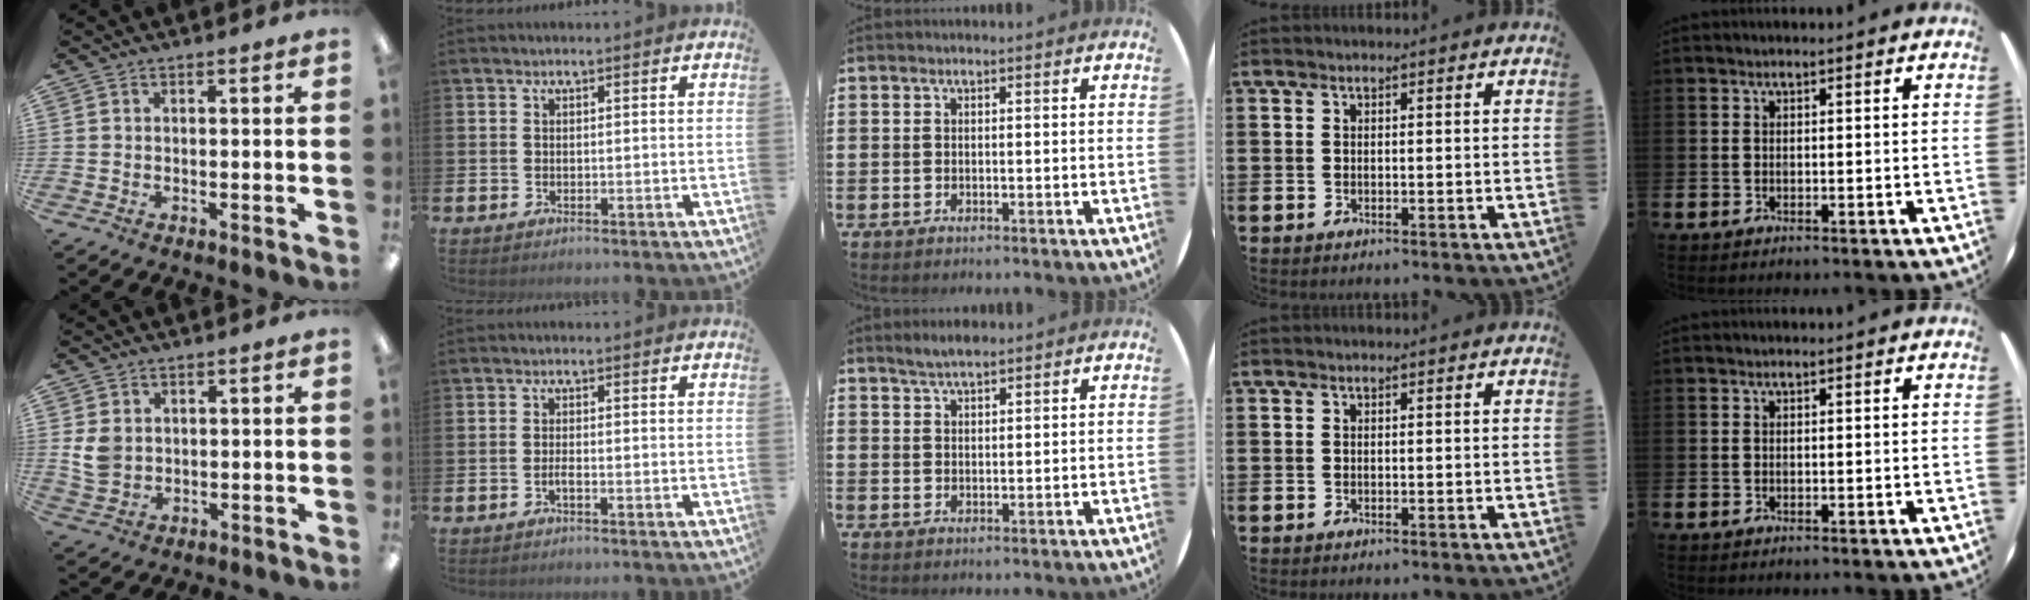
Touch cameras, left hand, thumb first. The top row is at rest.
{"thumb": {"total": 5.1, "force": [1.5, 4.1, 2.6], "torque": [-0.052, 0.002, 0.029]}, "index": {"total": 1.0, "force": [-0.6, 0.1, 0.8], "torque": [-0.021, -0.002, -0.009]}, "middle": {"total": 2.6, "force": [2.4, 0.4, 0.8], "torque": [-0.019, 0.003, 0.045]}}